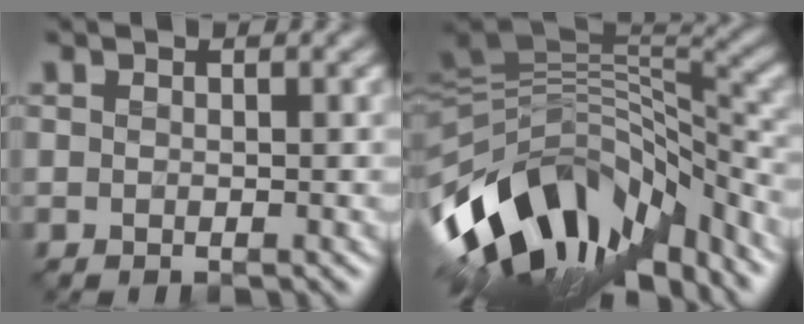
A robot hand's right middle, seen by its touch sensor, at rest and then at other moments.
{"total": 13.5, "force": [-6.3, 7.0, 9.6], "torque": [-0.187, 0.017, -0.110]}